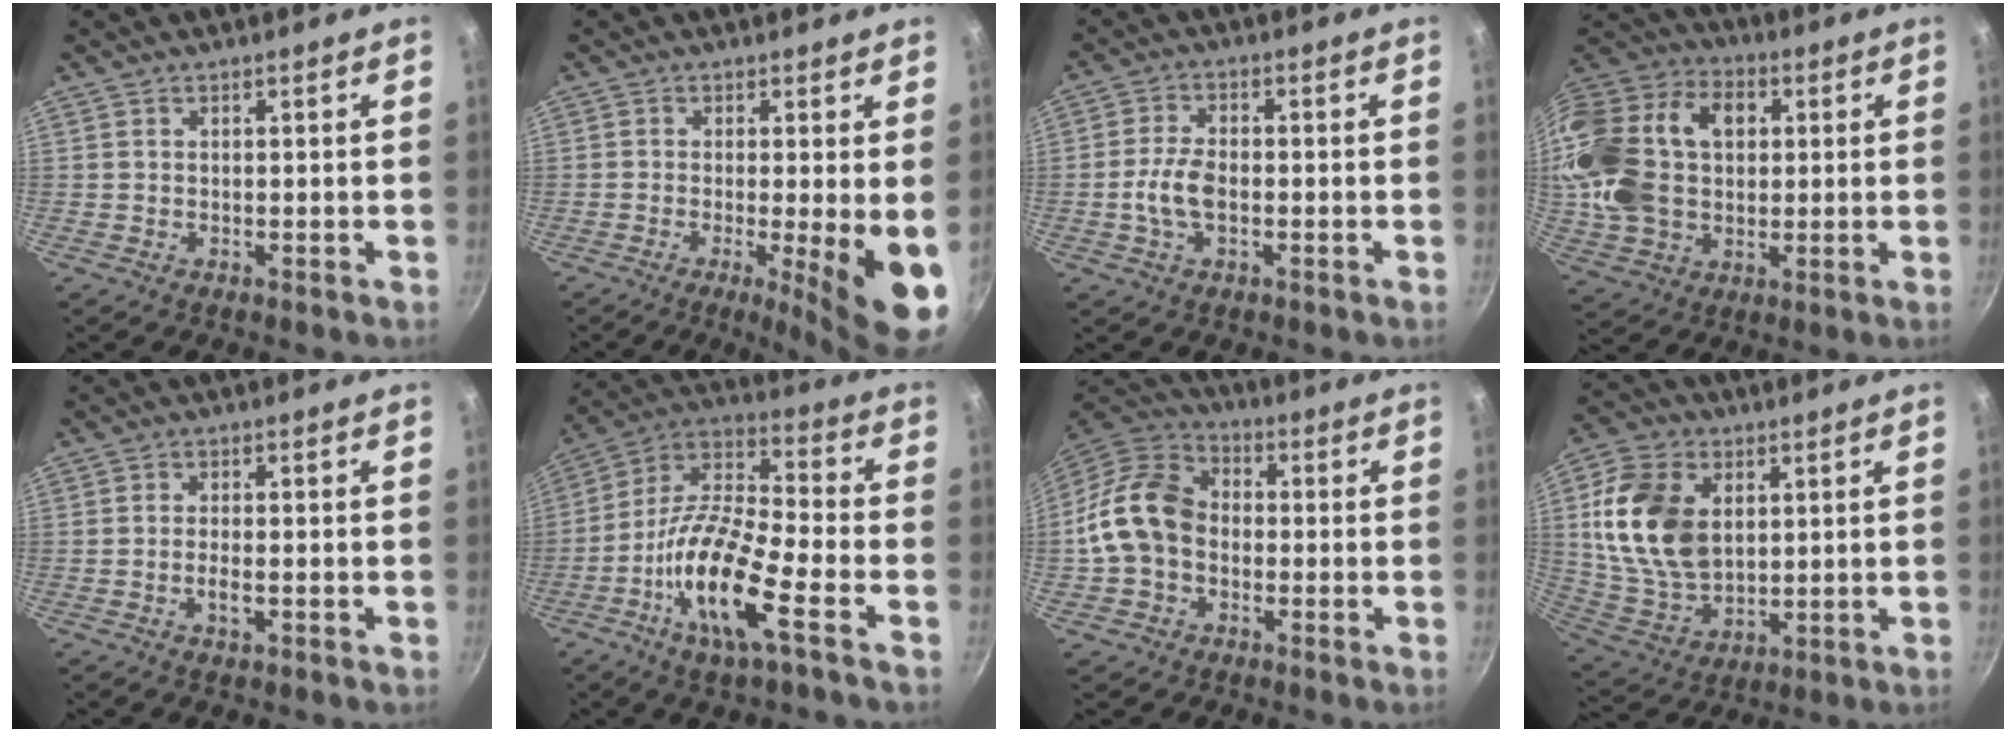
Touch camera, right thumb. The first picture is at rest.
{"total": 10.0, "force": [-1.6, 1.5, 9.8], "torque": [-0.128, -0.015, -0.021]}
{"total": 6.0, "force": [-1.3, 3.3, 4.8], "torque": [-0.097, 0.016, -0.030]}
{"total": 25.5, "force": [3.7, 18.6, 17.1], "torque": [-0.339, 0.033, 0.066]}
{"total": 2.5, "force": [-0.8, 0.8, 2.2], "torque": [-0.047, 0.004, -0.017]}
{"total": 16.8, "force": [-6.8, 4.3, 14.8], "torque": [-0.283, 0.041, -0.148]}
{"total": 13.7, "force": [-1.4, 10.6, 8.6], "torque": [-0.135, 0.034, -0.042]}
{"total": 17.3, "force": [3.5, 11.9, 12.1], "torque": [-0.212, -0.009, 0.075]}